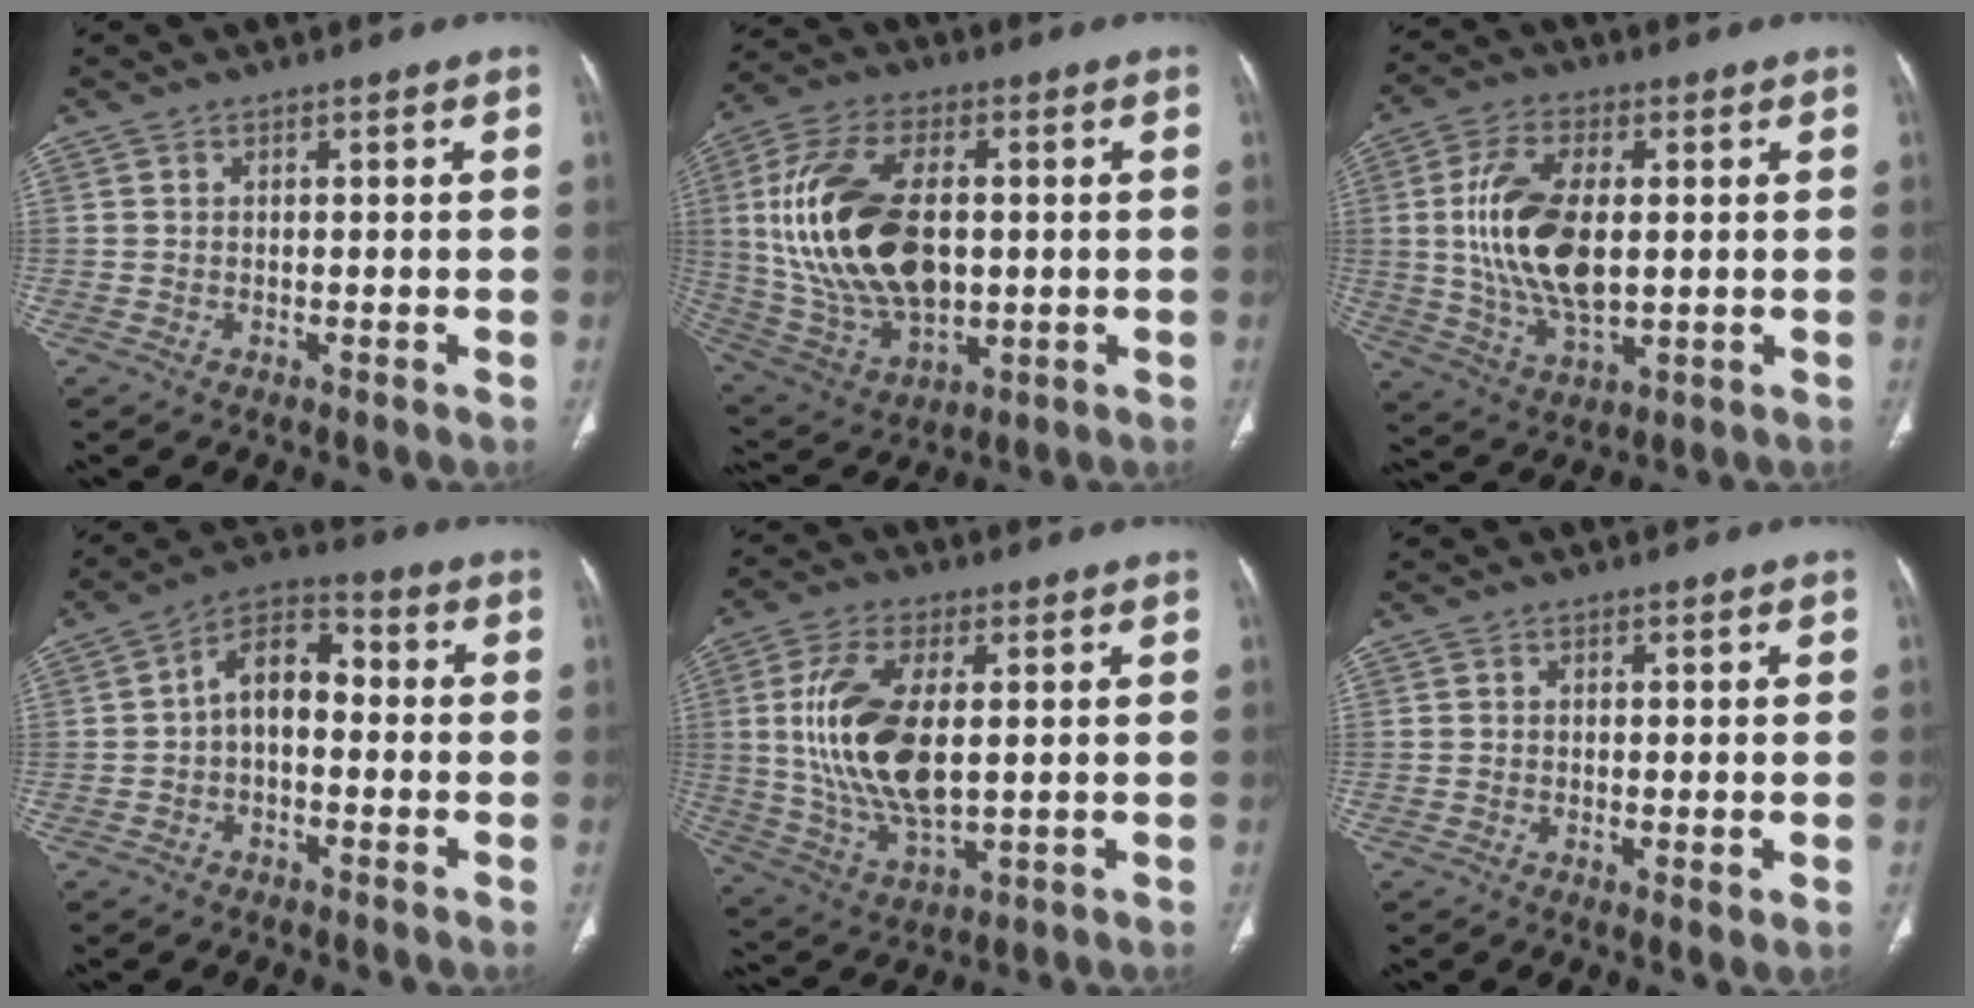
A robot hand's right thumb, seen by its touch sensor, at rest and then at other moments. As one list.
[{"total": 22.7, "force": [1.6, 13.1, 18.5], "torque": [-0.361, -0.007, 0.042]}, {"total": 15.6, "force": [1.3, 7.9, 13.3], "torque": [-0.262, -0.005, 0.029]}, {"total": 8.8, "force": [-0.6, 5.5, 6.9], "torque": [-0.094, 0.038, -0.025]}, {"total": 16.7, "force": [1.8, 8.1, 14.5], "torque": [-0.293, -0.012, 0.043]}, {"total": 1.8, "force": [-0.3, 0.3, 1.7], "torque": [-0.037, -0.009, -0.005]}]